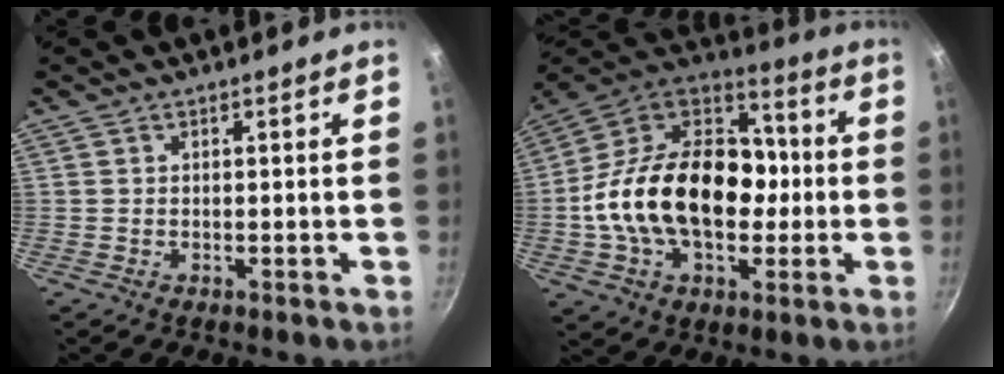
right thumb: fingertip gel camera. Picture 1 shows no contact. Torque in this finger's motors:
{"motor_torque": [2.56, 2.45, 1.61, -1.16, 0.27]}